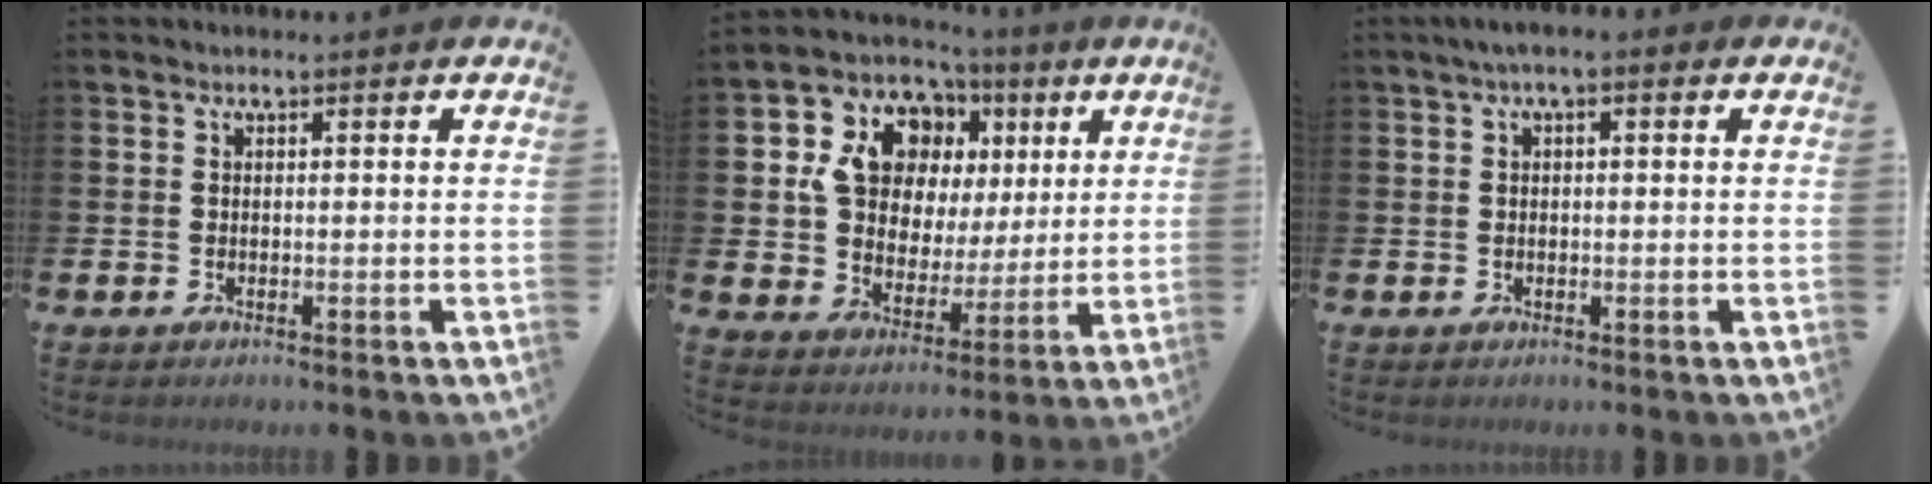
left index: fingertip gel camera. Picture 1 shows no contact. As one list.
[{"total": 10.6, "force": [5.6, 7.7, 4.6], "torque": [-0.137, -0.019, 0.106]}, {"total": 1.9, "force": [0.9, 0.9, 1.4], "torque": [-0.025, 0.010, 0.013]}]